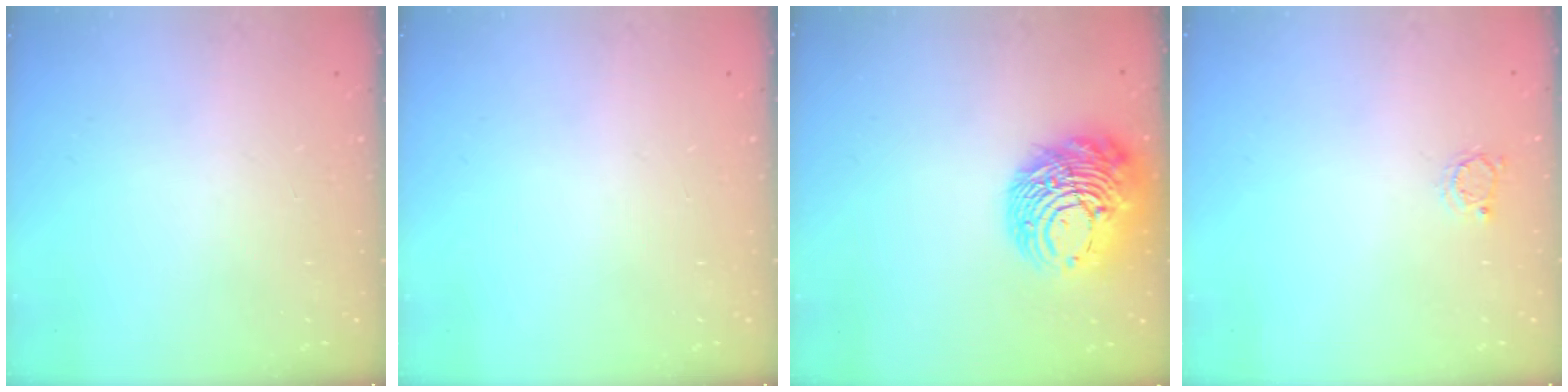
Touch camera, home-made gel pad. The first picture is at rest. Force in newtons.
{"total": 0.0}
{"total": 16.9, "press": 16.8, "slide": 1.7}
{"total": 2.6, "press": 2.6, "slide": 0.4}